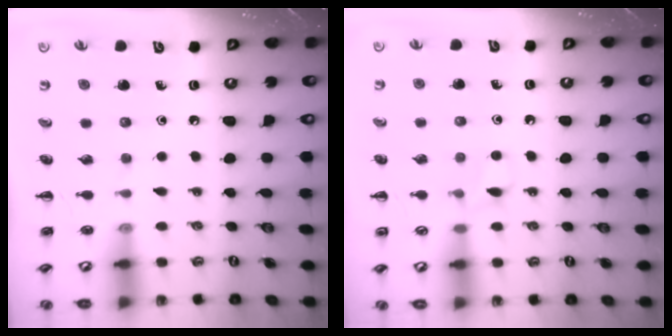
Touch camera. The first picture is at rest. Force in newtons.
{"total": 6.4, "press": 6.1, "slide": 1.9}